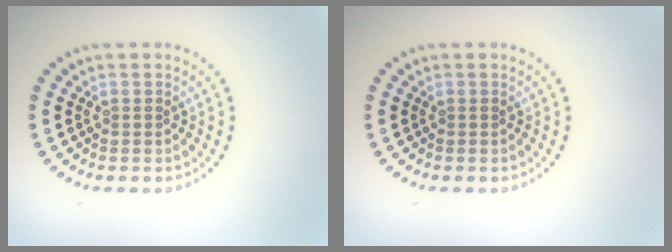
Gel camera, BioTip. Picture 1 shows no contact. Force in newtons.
{"total": 0.0}